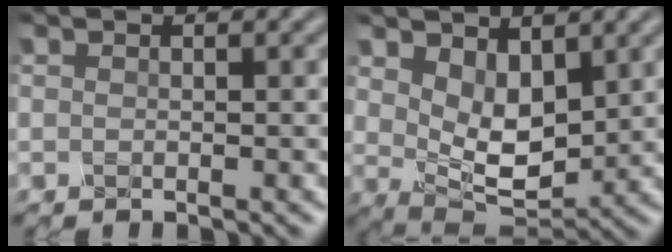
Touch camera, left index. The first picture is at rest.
{"total": 4.9, "force": [1.8, 2.7, 3.6], "torque": [-0.076, -0.012, 0.044]}